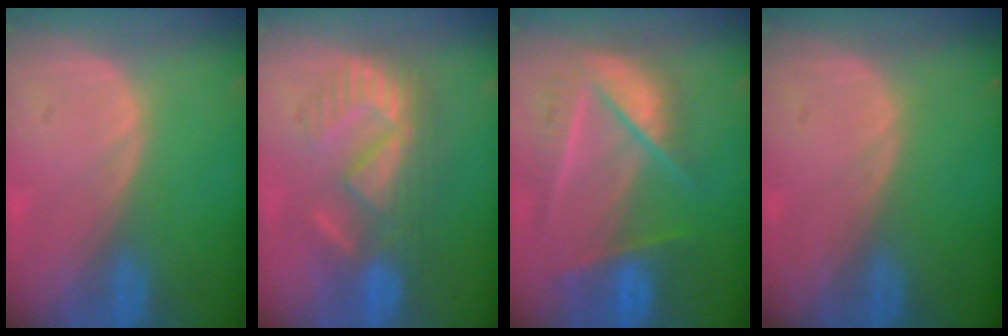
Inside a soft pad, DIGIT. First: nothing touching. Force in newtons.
{"total": 8.7, "press": 8.5, "slide": 1.6}
{"total": 9.3, "press": 8.3, "slide": 4.2}
{"total": 0.0}